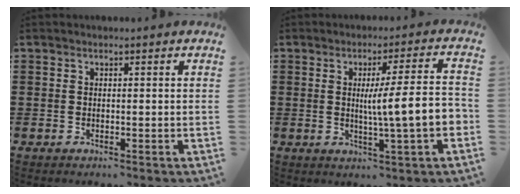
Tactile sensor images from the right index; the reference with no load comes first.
{"total": 8.7, "force": [-0.6, 0.2, 8.7], "torque": [-0.135, -0.012, -0.018]}